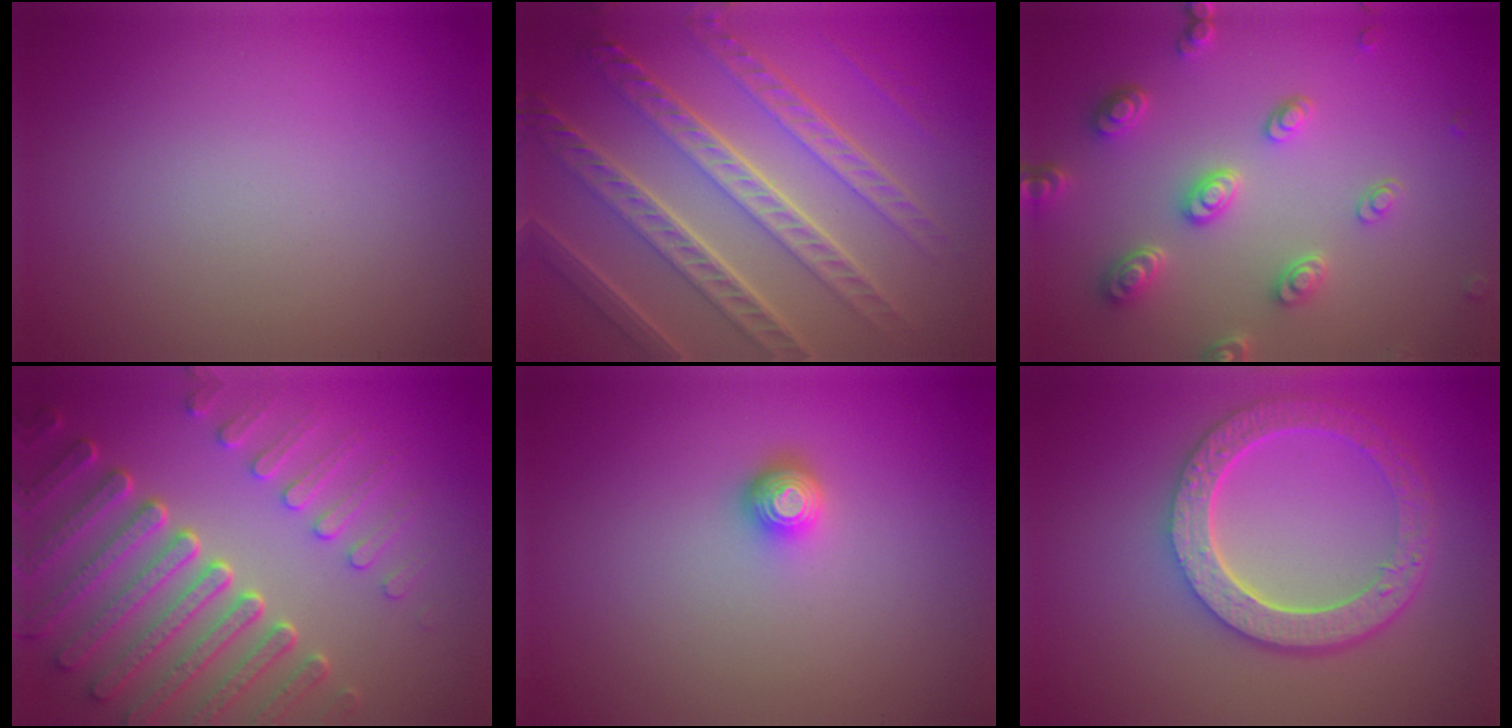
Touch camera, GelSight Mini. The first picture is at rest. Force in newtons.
{"total": 8.6, "press": 6.2, "slide": 6.0}
{"total": 4.4, "press": 3.6, "slide": 2.5}
{"total": 8.1, "press": 6.0, "slide": 5.4}
{"total": 1.7, "press": 1.3, "slide": 1.2}
{"total": 6.1, "press": 4.6, "slide": 4.1}